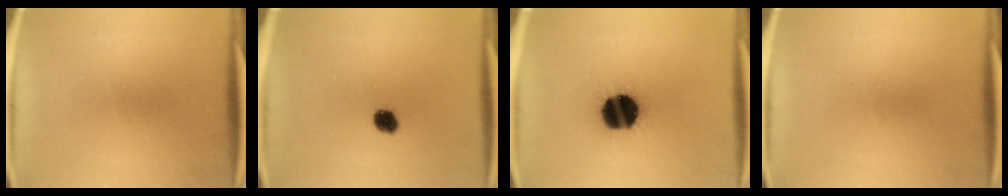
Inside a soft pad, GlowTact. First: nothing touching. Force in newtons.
{"total": 4.0}
{"total": 19.9}
{"total": 0.0}